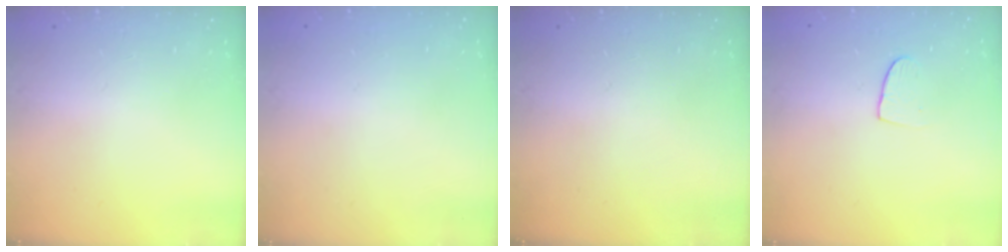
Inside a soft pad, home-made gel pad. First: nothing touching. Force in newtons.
{"total": 0.0}
{"total": 0.0}
{"total": 6.3, "press": 6.2, "slide": 0.6}